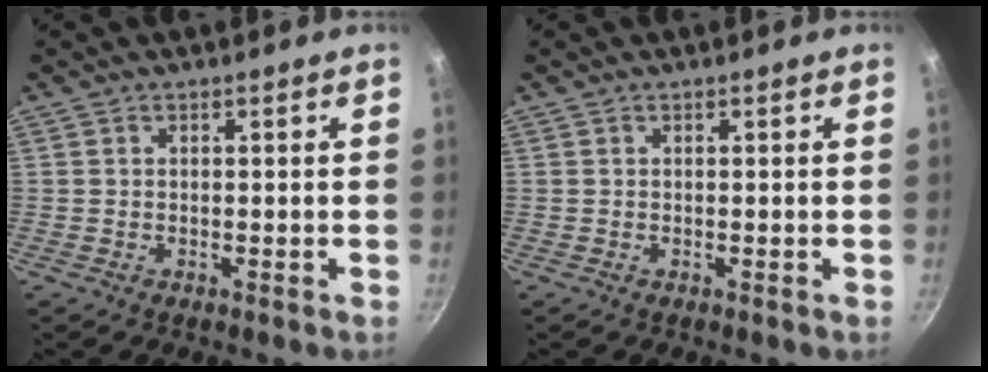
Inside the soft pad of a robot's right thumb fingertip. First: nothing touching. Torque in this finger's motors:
{"motor_torque": [-0.02, -0.02, 0.00, 0.00, 0.00]}